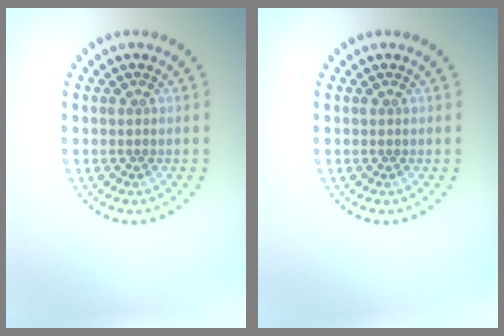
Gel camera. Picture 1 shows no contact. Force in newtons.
{"total": 0.0}